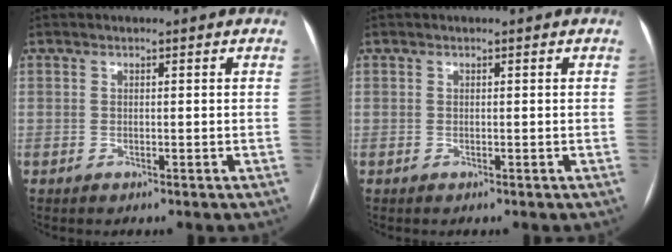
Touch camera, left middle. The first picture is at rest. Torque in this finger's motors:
{"motor_torque": [0.00, 0.10, 0.02, 0.00]}